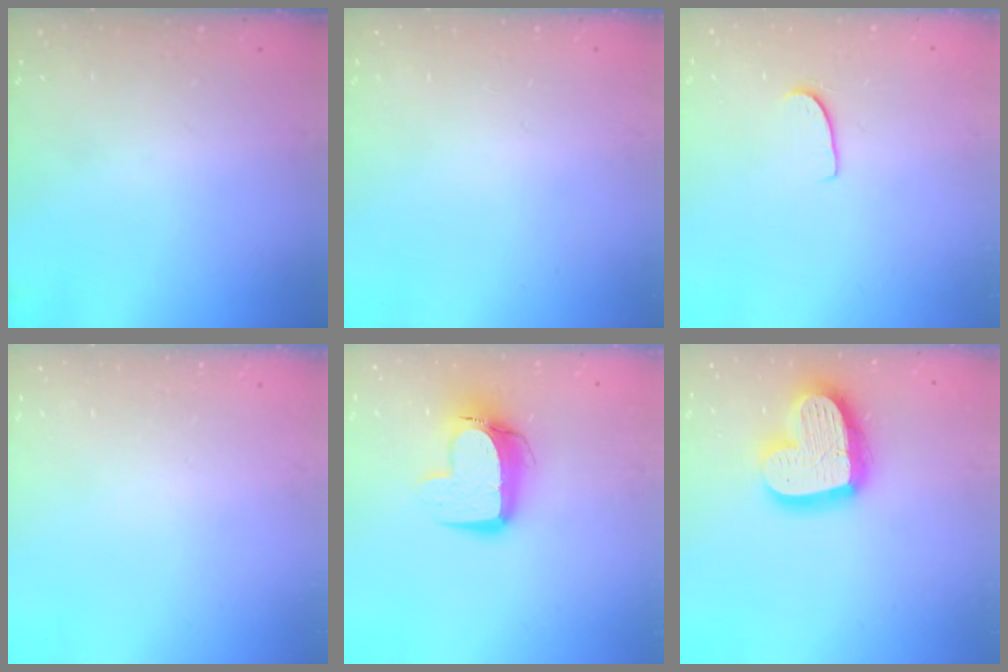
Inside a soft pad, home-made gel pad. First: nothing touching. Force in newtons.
{"total": 0.0}
{"total": 5.1, "press": 5.1, "slide": 0.4}
{"total": 0.0}
{"total": 11.5, "press": 11.5, "slide": 1.0}
{"total": 19.4, "press": 19.3, "slide": 1.5}